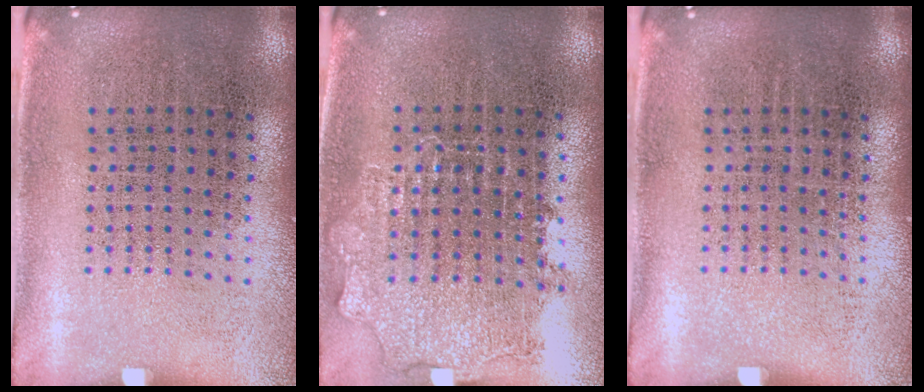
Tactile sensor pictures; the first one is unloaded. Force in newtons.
{"total": 0.9, "press": 0.9, "slide": 0.2}
{"total": 0.0}